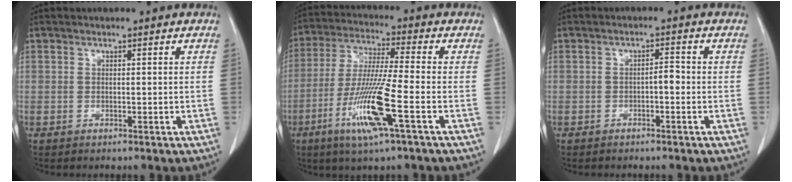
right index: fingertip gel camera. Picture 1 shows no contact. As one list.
[{"total": 12.5, "force": [-4.8, -0.2, 11.5], "torque": [-0.235, -0.021, -0.095]}, {"total": 1.8, "force": [-0.5, 0.5, 1.6], "torque": [-0.022, 0.005, -0.010]}]